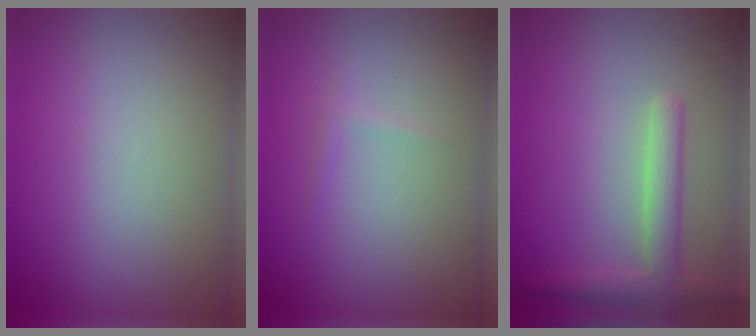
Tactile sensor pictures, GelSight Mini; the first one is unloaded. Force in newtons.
{"total": 0.8, "press": 0.8, "slide": 0.1}
{"total": 3.0, "press": 3.0, "slide": 0.1}